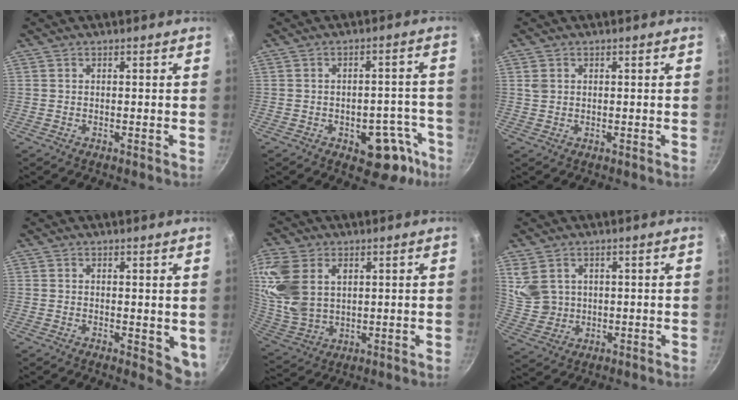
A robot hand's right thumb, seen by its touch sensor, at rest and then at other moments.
{"total": 10.2, "force": [-5.2, 5.4, 6.8], "torque": [-0.051, 0.049, -0.058]}
{"total": 1.5, "force": [0.5, 1.2, 0.7], "torque": [-0.011, 0.000, 0.013]}
{"total": 4.8, "force": [0.2, 2.1, 4.2], "torque": [-0.041, -0.012, 0.006]}
{"total": 15.5, "force": [4.4, 10.4, 10.7], "torque": [-0.236, -0.009, 0.096]}
{"total": 6.5, "force": [2.4, 5.2, 3.1], "torque": [-0.052, -0.006, 0.063]}